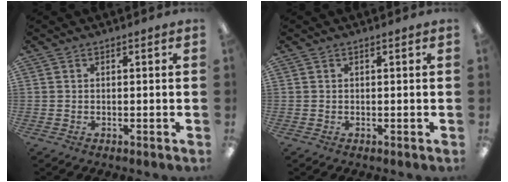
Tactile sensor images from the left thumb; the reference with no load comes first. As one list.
[{"total": 0.0}]